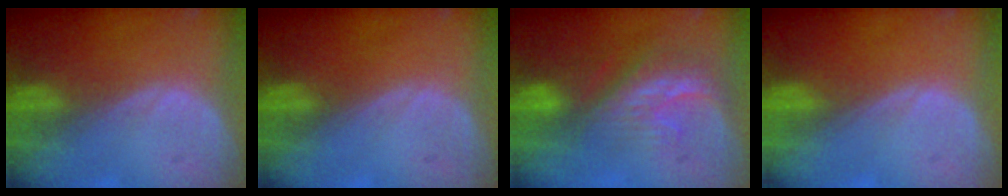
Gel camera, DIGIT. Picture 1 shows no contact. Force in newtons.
{"total": 0.0}
{"total": 8.3, "press": 7.2, "slide": 4.0}
{"total": 0.0}